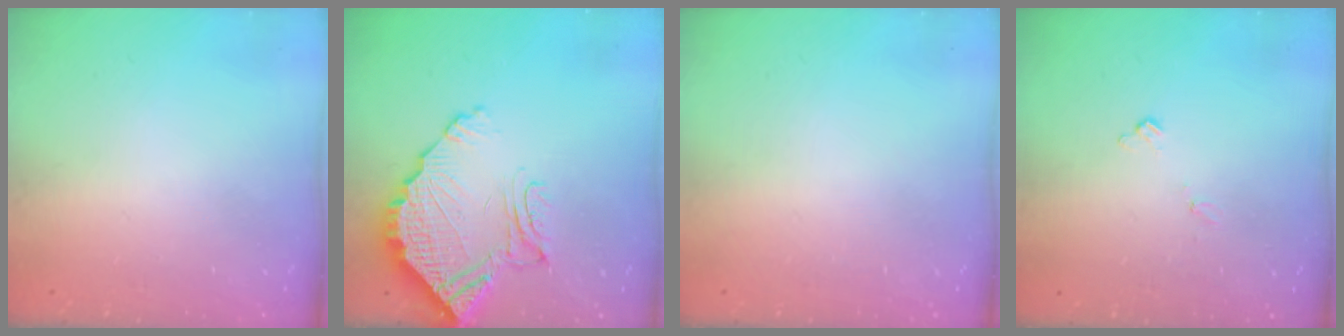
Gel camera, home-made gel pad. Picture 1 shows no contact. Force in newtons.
{"total": 15.9, "press": 15.8, "slide": 1.7}
{"total": 0.0}
{"total": 4.8, "press": 4.8, "slide": 0.5}